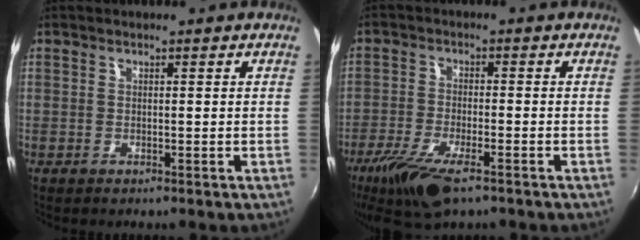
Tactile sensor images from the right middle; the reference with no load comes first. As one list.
[{"total": 10.6, "force": [-6.9, 3.3, 7.4], "torque": [-0.169, -0.035, -0.131]}]